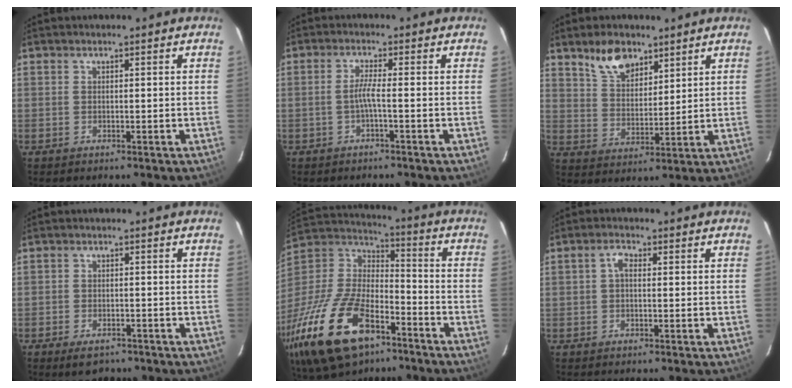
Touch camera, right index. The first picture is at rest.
{"total": 2.3, "force": [-1.1, -0.5, 2.0], "torque": [-0.042, 0.000, -0.020]}
{"total": 8.3, "force": [5.9, 4.2, 4.2], "torque": [-0.073, 0.013, 0.114]}
{"total": 4.9, "force": [-3.6, 2.5, 2.2], "torque": [-0.051, -0.004, -0.053]}
{"total": 30.4, "force": [-17.2, 15.0, 20.1], "torque": [-0.440, -0.033, -0.291]}
{"total": 1.9, "force": [0.0, 1.1, 1.5], "torque": [-0.032, 0.009, -0.002]}